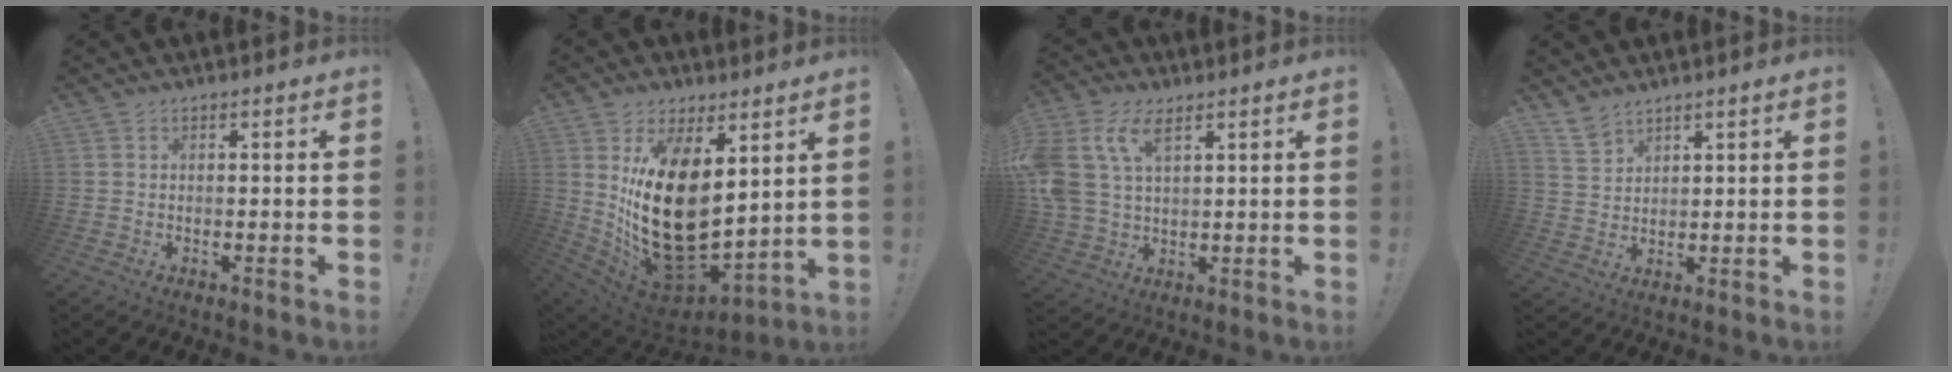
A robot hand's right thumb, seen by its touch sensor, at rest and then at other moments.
{"total": 23.9, "force": [3.9, 14.0, 19.0], "torque": [-0.366, -0.047, 0.084]}
{"total": 12.2, "force": [5.6, 7.1, 8.2], "torque": [-0.188, -0.011, 0.108]}
{"total": 5.6, "force": [4.6, 2.6, 1.8], "torque": [-0.028, -0.029, 0.088]}